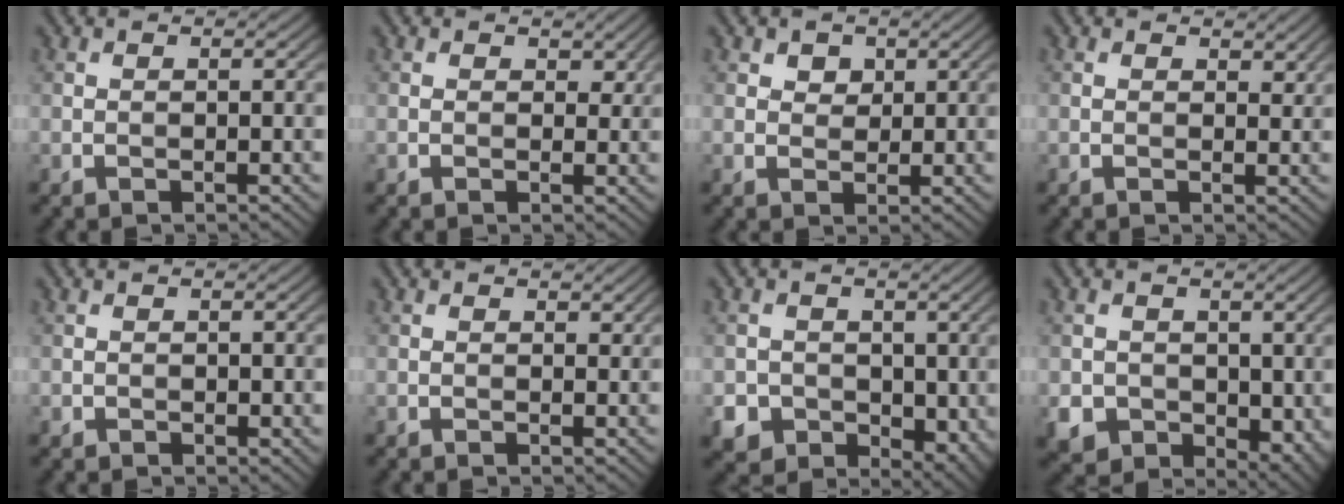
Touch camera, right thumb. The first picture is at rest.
{"total": 1.6, "force": [0.8, 1.1, 0.8], "torque": [-0.014, -0.005, 0.012]}
{"total": 2.5, "force": [1.3, 1.9, 1.1], "torque": [-0.023, -0.004, 0.018]}
{"total": 1.6, "force": [1.1, 0.8, 0.9], "torque": [-0.013, -0.003, 0.019]}
{"total": 0.7, "force": [0.1, 0.7, 0.3], "torque": [-0.005, -0.005, 0.004]}
{"total": 0.9, "force": [0.7, 0.5, 0.5], "torque": [-0.006, -0.002, 0.012]}
{"total": 6.3, "force": [-0.4, 5.7, 2.8], "torque": [-0.064, -0.031, -0.007]}
{"total": 6.5, "force": [0.0, 5.6, 3.3], "torque": [-0.077, -0.037, 0.008]}